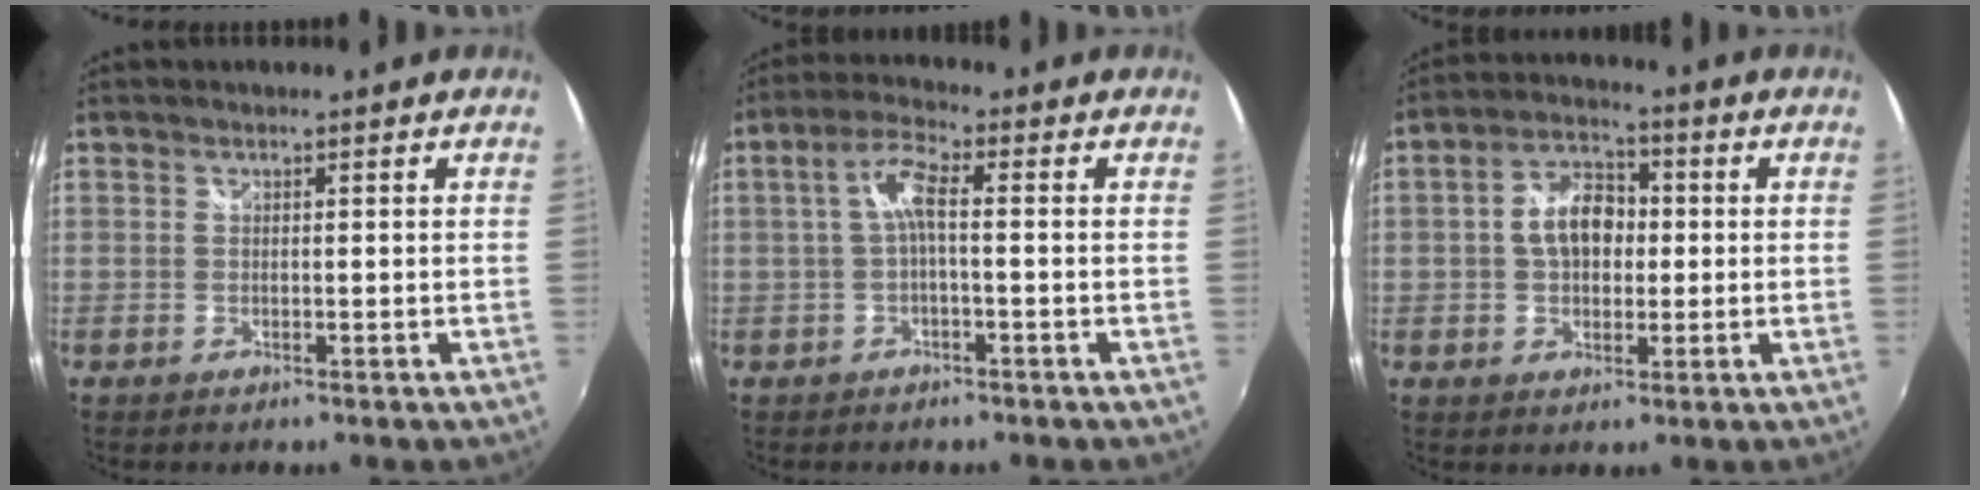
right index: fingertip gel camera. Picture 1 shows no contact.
{"total": 4.8, "force": [-0.5, 0.8, 4.7], "torque": [-0.098, 0.011, -0.008]}
{"total": 8.4, "force": [0.3, 5.6, 6.3], "torque": [-0.117, 0.021, 0.006]}